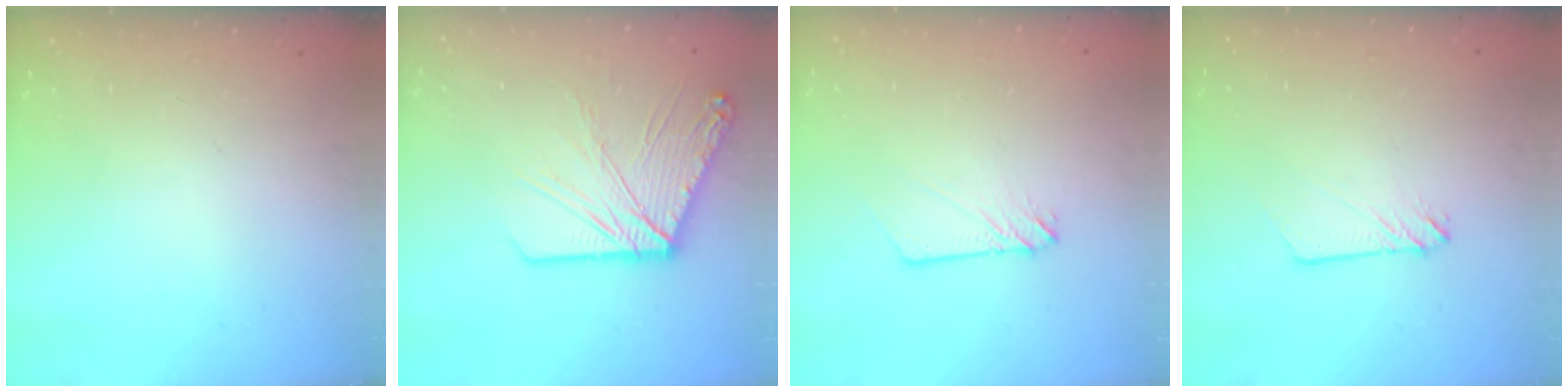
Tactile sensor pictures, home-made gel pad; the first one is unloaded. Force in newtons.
{"total": 14.4, "press": 14.3, "slide": 2.1}
{"total": 2.9, "press": 2.9, "slide": 0.4}
{"total": 2.4, "press": 2.4, "slide": 0.2}